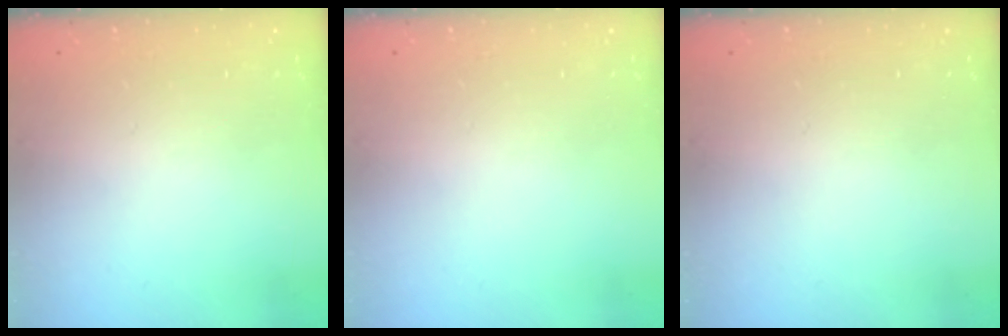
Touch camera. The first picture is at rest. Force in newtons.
{"total": 0.0}
{"total": 0.0}